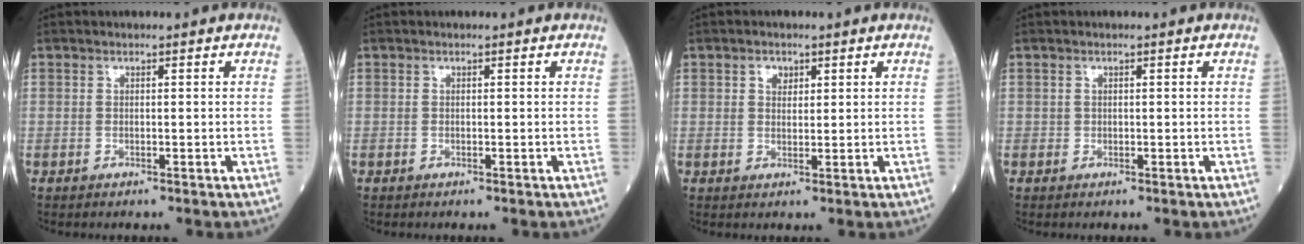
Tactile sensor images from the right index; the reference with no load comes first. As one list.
[{"total": 0.0}, {"total": 2.0, "force": [0.9, 1.4, 1.0], "torque": [-0.016, 0.002, 0.015]}, {"total": 0.0}]